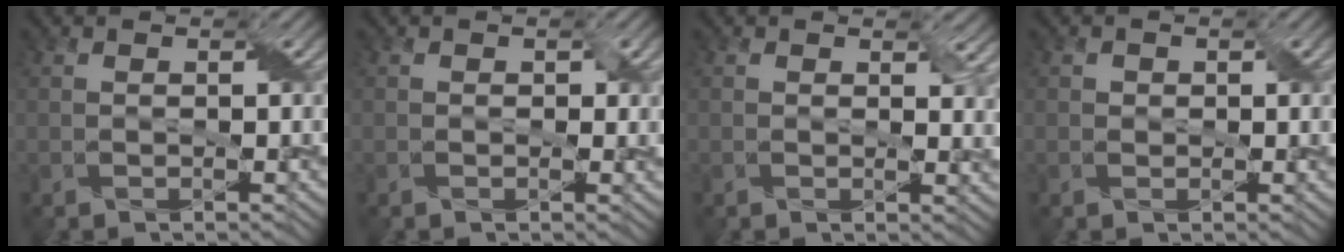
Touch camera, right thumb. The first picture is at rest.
{"total": 1.0, "force": [0.0, 0.8, 0.6], "torque": [-0.009, -0.005, 0.000]}
{"total": 2.7, "force": [1.1, 1.5, 1.9], "torque": [-0.032, -0.007, 0.019]}
{"total": 0.8, "force": [0.2, 0.7, 0.1], "torque": [-0.002, -0.001, 0.001]}